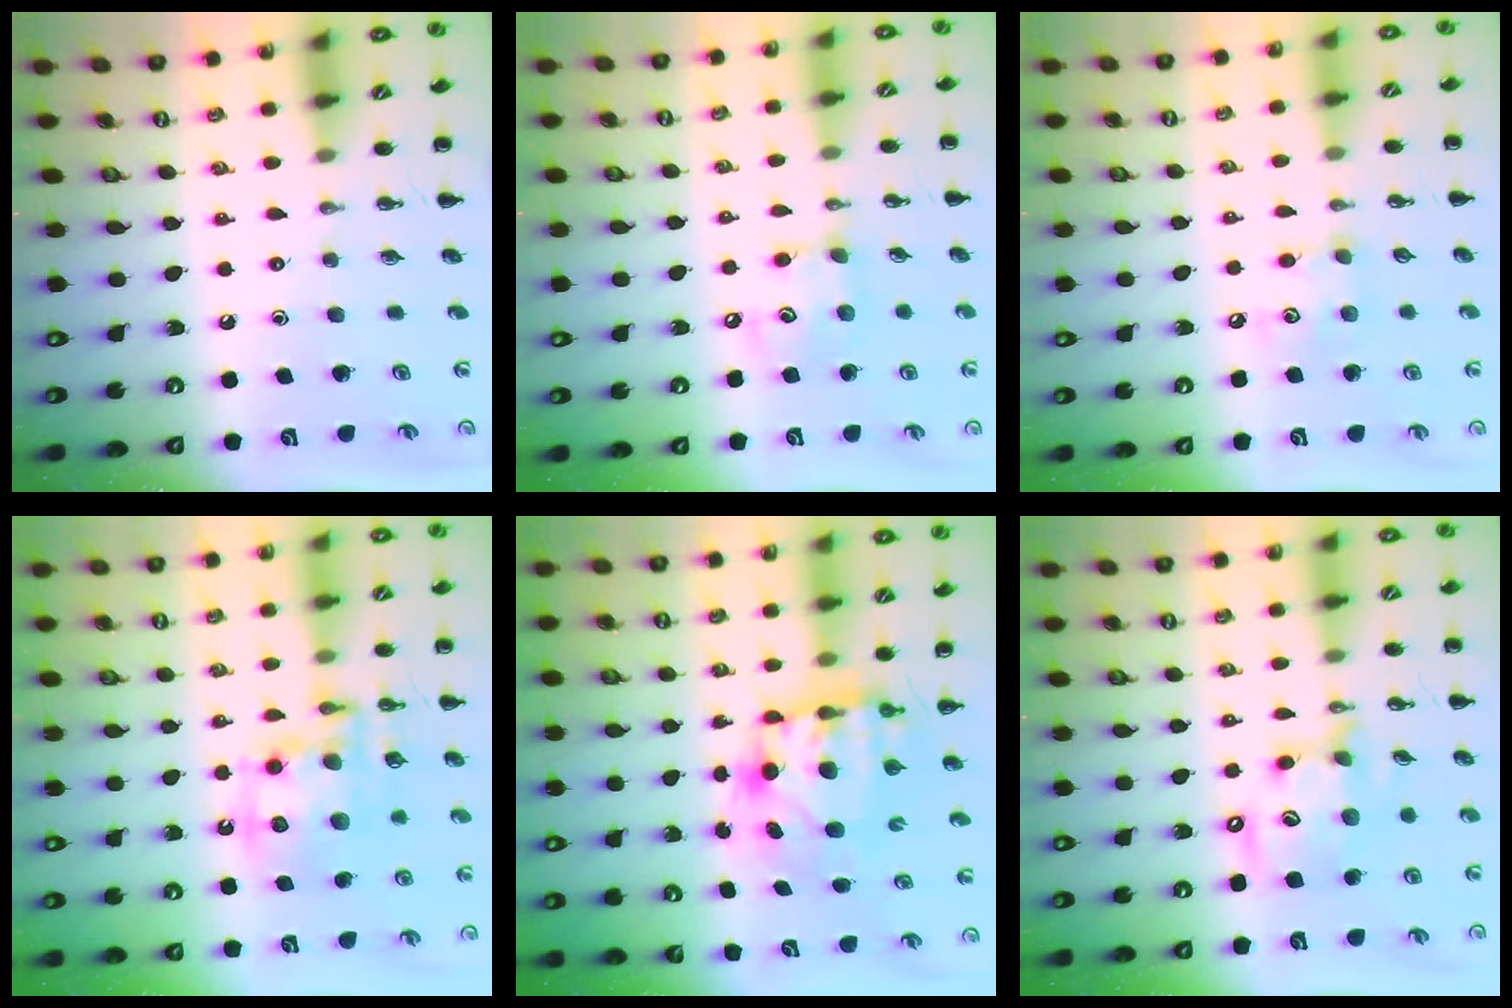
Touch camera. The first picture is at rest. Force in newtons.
{"total": 6.8, "press": 6.8, "slide": 0.6}
{"total": 5.0, "press": 5.0, "slide": 0.7}
{"total": 14.3, "press": 14.0, "slide": 3.1}
{"total": 10.0, "press": 9.8, "slide": 1.9}
{"total": 12.8, "press": 12.4, "slide": 3.1}